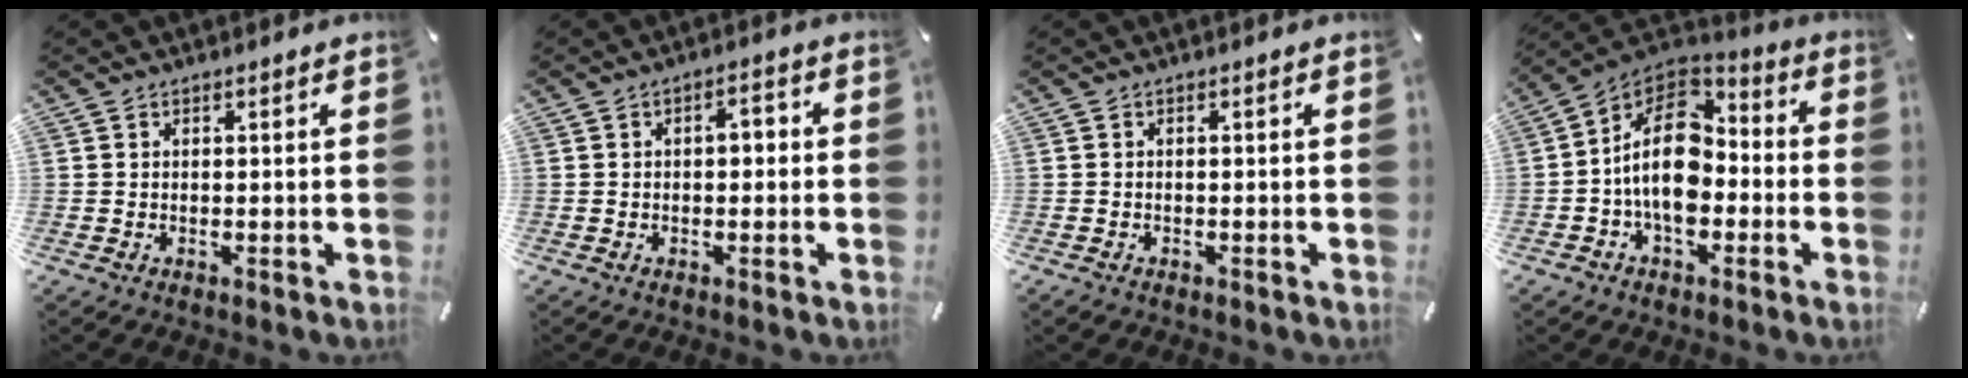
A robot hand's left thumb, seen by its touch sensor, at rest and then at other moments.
{"total": 3.2, "force": [-0.6, 1.8, 2.5], "torque": [-0.041, 0.012, -0.017]}
{"total": 0.6, "force": [-0.4, 0.4, 0.1], "torque": [-0.002, 0.003, -0.011]}
{"total": 16.0, "force": [-2.4, 10.9, 11.4], "torque": [-0.214, 0.013, -0.049]}